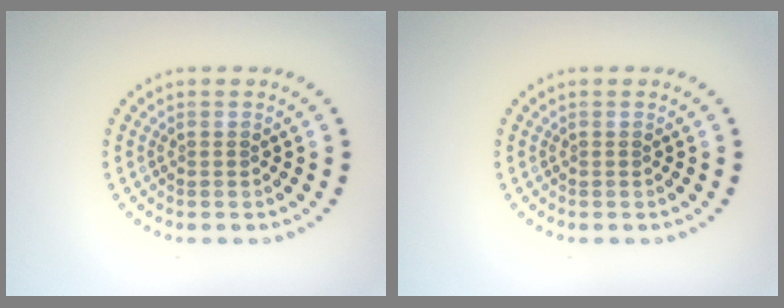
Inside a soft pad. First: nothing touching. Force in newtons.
{"total": 0.0}